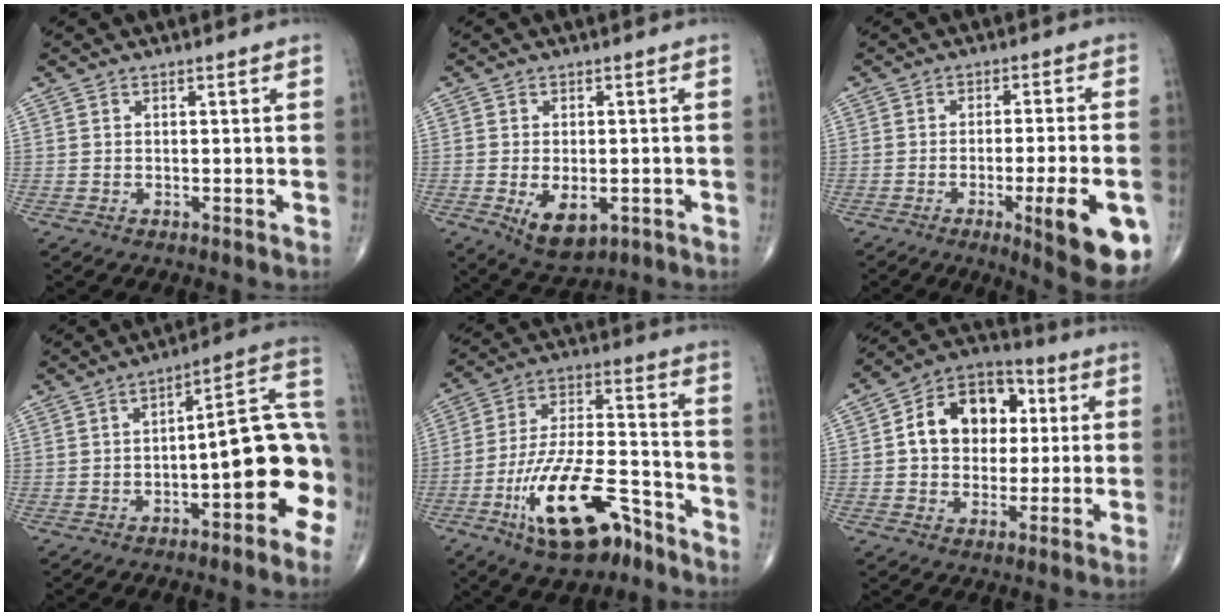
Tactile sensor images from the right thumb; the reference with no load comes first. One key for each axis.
{"total": 7.3, "fx": -2.3, "fy": 4.1, "fz": 5.7, "tx": -0.083, "ty": -0.004, "tz": -0.023}
{"total": 14.2, "fx": -5.3, "fy": 2.7, "fz": 12.9, "tx": -0.147, "ty": 0.003, "tz": -0.064}
{"total": 15.3, "fx": -4.2, "fy": 4.3, "fz": 14.1, "tx": -0.167, "ty": 0.050, "tz": -0.061}
{"total": 18.9, "fx": -10.4, "fy": 7.8, "fz": 13.7, "tx": -0.229, "ty": 0.071, "tz": -0.175}
{"total": 15.1, "fx": 2.4, "fy": 11.2, "fz": 9.8, "tx": -0.110, "ty": 0.017, "tz": 0.029}